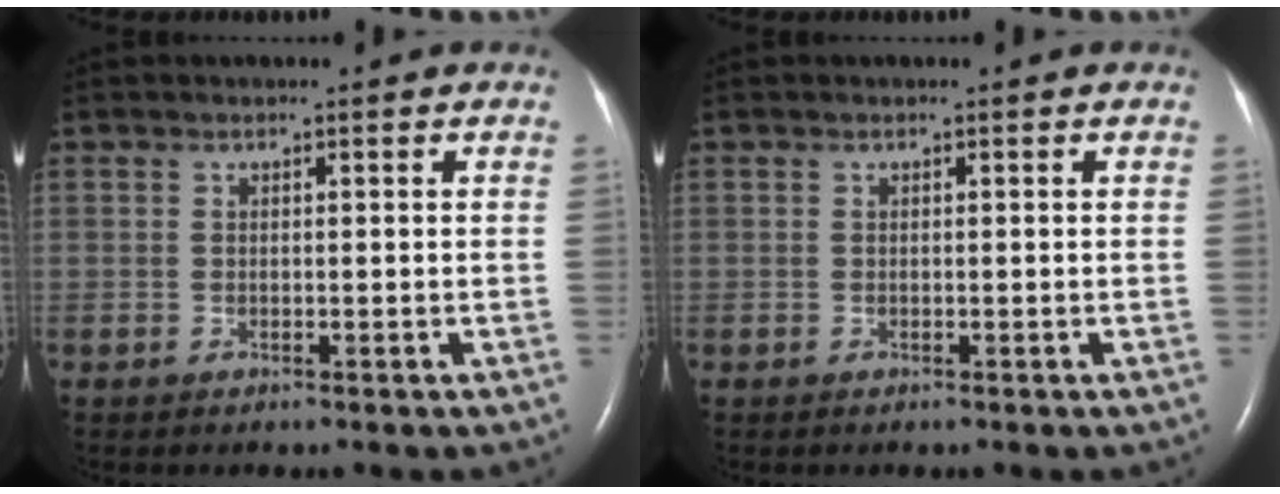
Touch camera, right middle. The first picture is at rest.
{"total": 0.0}